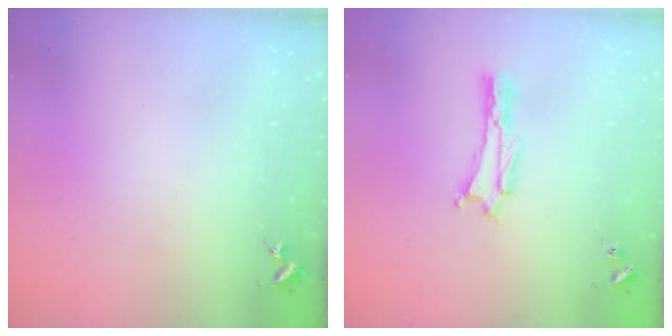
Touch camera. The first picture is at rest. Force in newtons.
{"total": 1.8, "press": 1.8, "slide": 0.2}